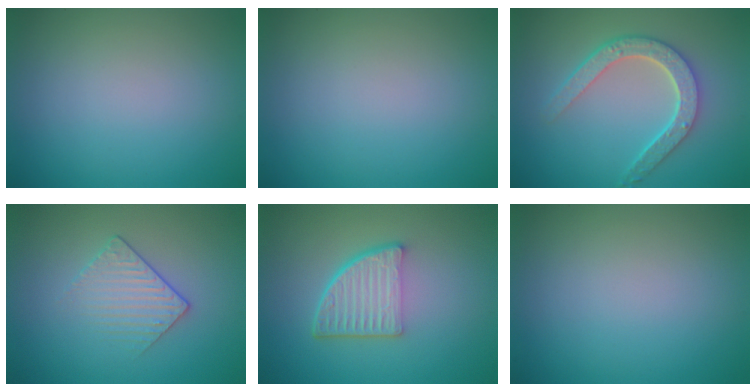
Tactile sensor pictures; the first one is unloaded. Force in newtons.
{"total": 0.0}
{"total": 4.6, "press": 3.7, "slide": 2.8}
{"total": 1.9, "press": 1.6, "slide": 1.0}
{"total": 5.2, "press": 3.5, "slide": 3.8}
{"total": 0.0}